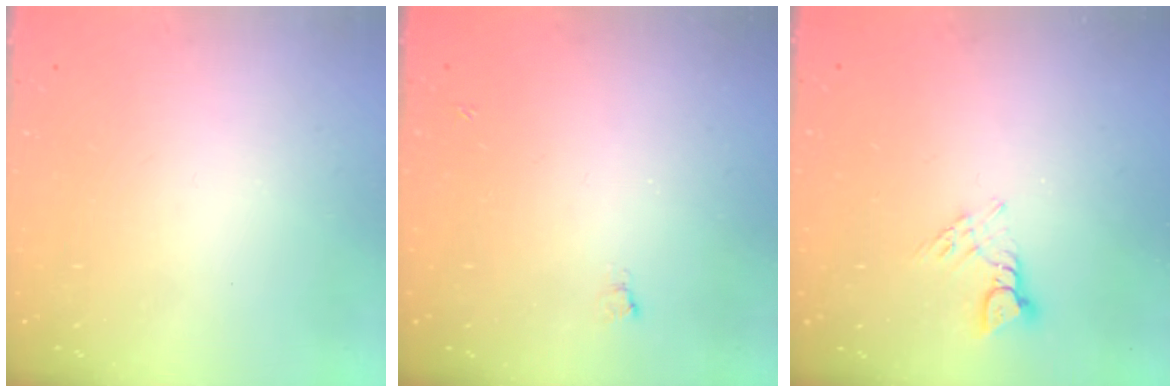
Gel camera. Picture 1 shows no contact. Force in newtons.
{"total": 2.6, "press": 2.6, "slide": 0.5}
{"total": 5.5, "press": 5.5, "slide": 0.3}